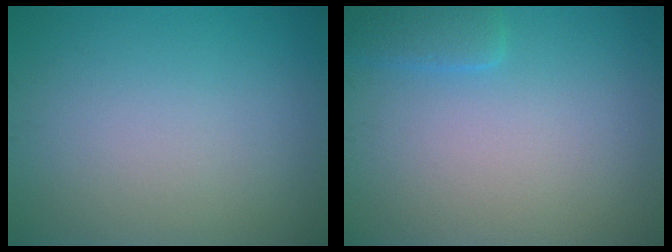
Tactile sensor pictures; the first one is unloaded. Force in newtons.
{"total": 1.9, "press": 1.9, "slide": 0.1}